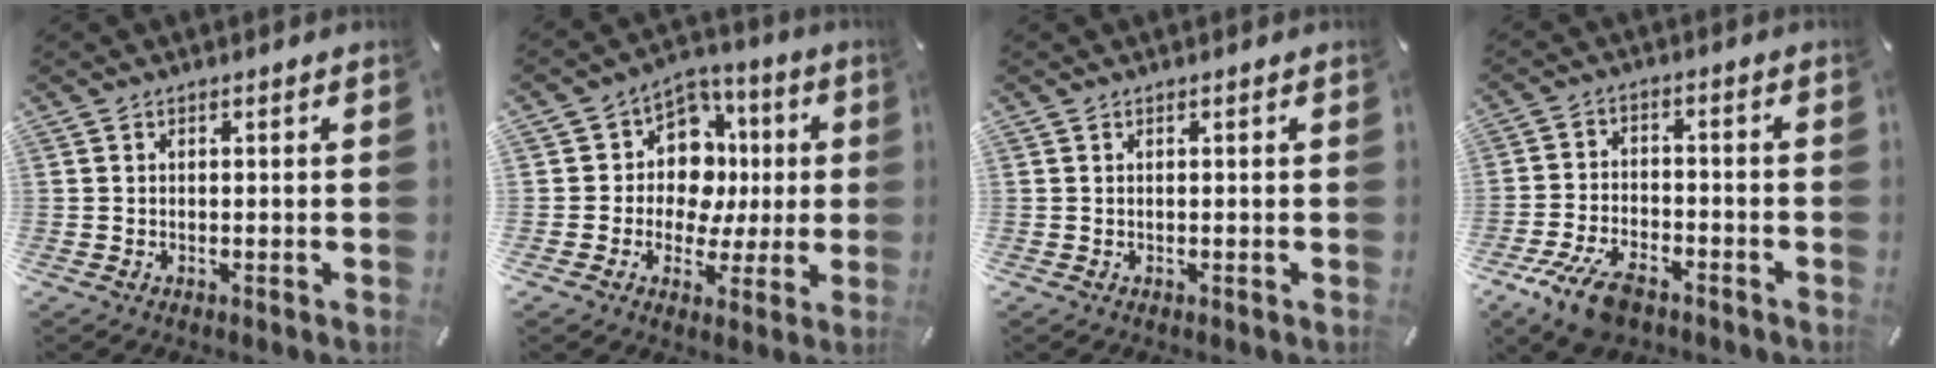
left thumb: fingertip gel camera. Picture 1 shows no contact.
{"total": 12.0, "force": [0.3, 11.0, 4.9], "torque": [-0.082, -0.005, 0.014]}
{"total": 0.0}
{"total": 10.0, "force": [-6.3, 4.9, 6.0], "torque": [-0.128, 0.026, -0.117]}